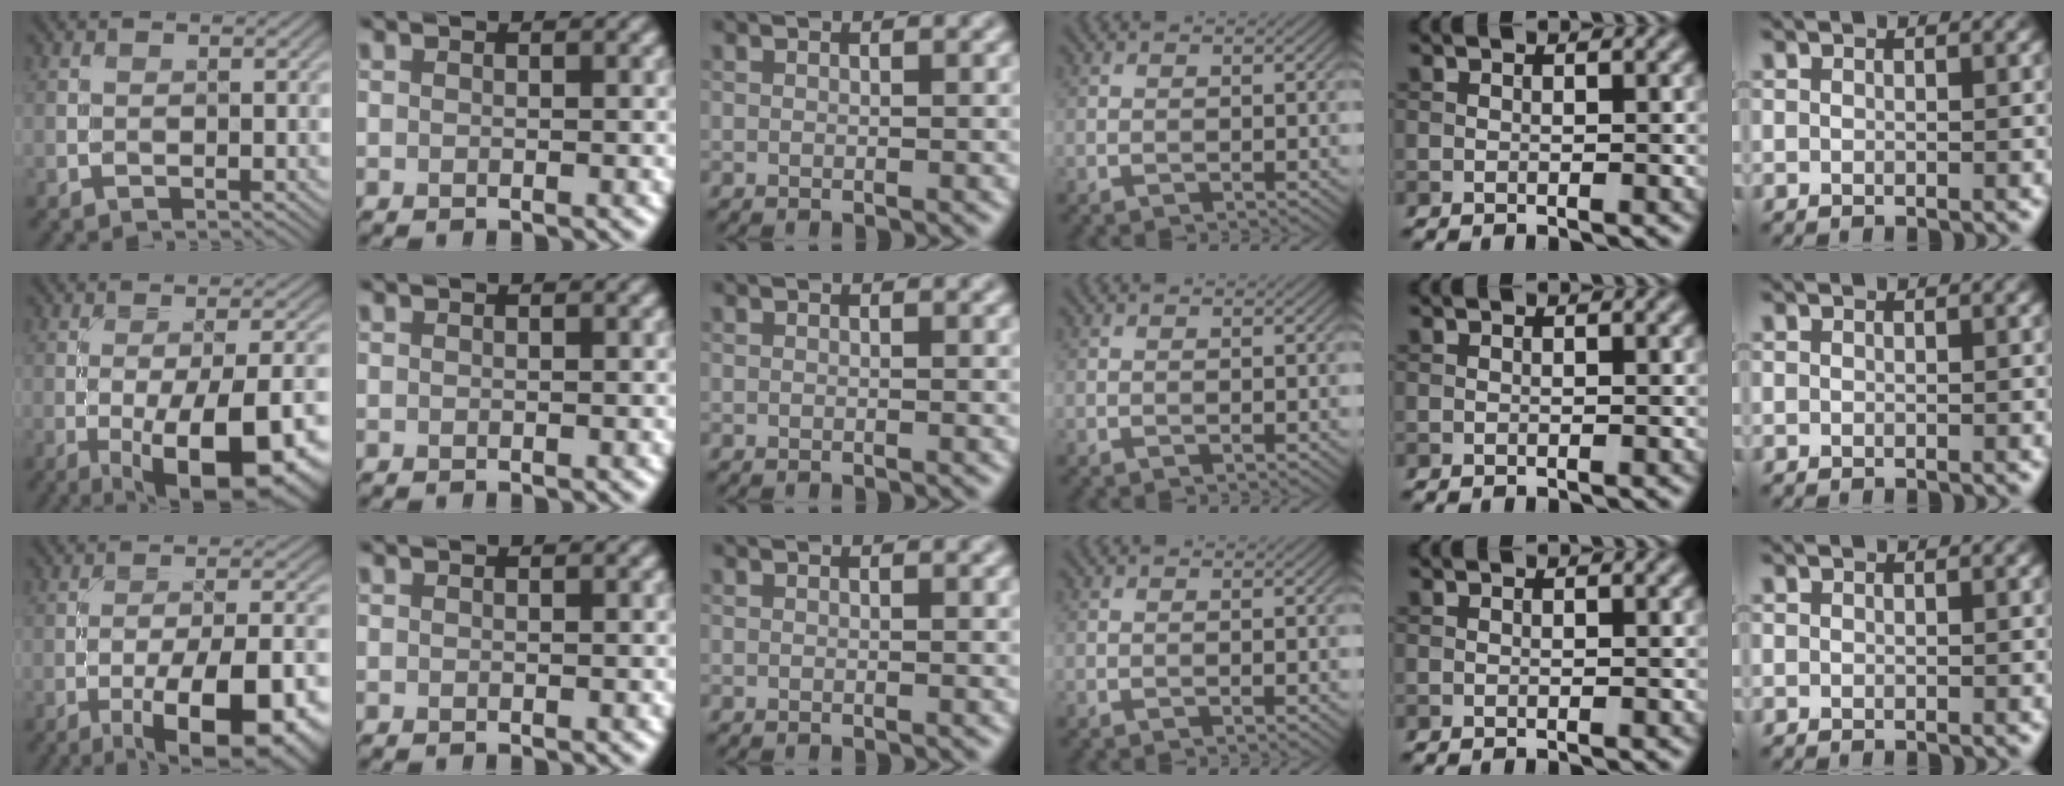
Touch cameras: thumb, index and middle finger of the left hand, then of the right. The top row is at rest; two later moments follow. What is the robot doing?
{"motion": "screw", "object": "medicine bottle"}